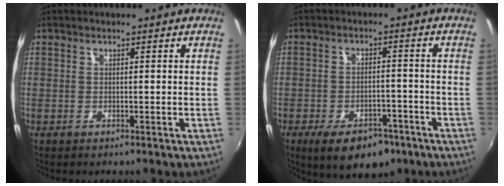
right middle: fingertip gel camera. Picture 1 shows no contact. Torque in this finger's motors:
{"motor_torque": [1.32, -0.82, 0.54, 0.17]}